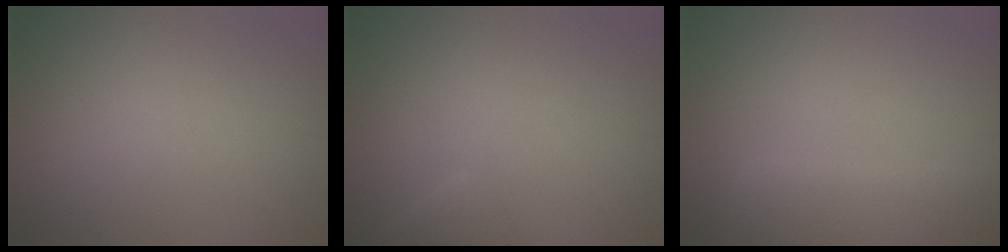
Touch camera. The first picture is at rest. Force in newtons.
{"total": 1.4, "press": 1.4, "slide": 0.1}
{"total": 6.6, "press": 6.6, "slide": 0.4}